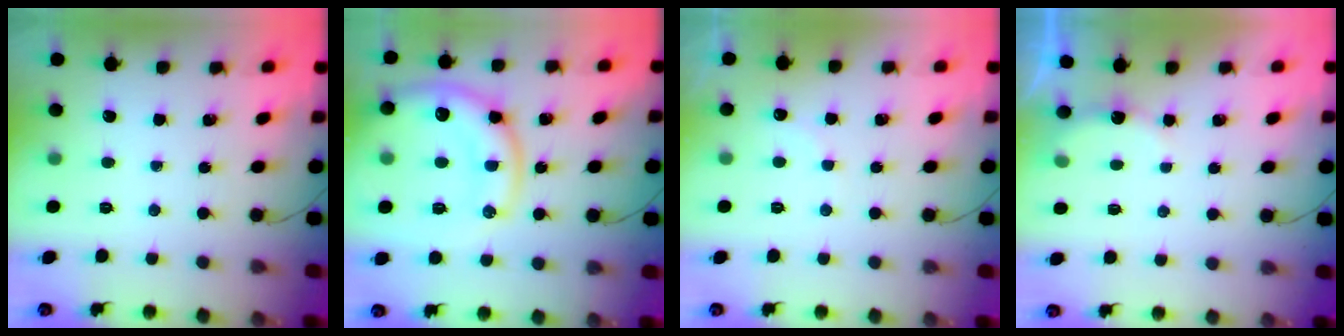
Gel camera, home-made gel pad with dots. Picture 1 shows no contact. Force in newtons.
{"total": 18.4, "press": 18.2, "slide": 2.2}
{"total": 5.5, "press": 5.4, "slide": 0.9}
{"total": 5.8, "press": 5.7, "slide": 1.1}